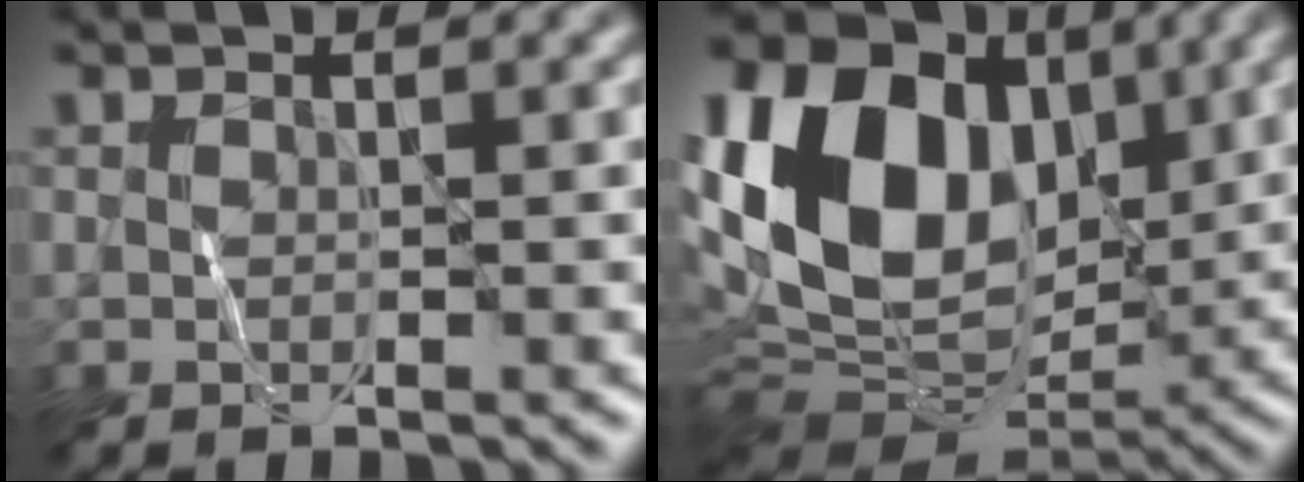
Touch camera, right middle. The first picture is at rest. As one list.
[{"total": 18.6, "force": [3.7, 13.1, 12.7], "torque": [-0.250, 0.026, 0.071]}]